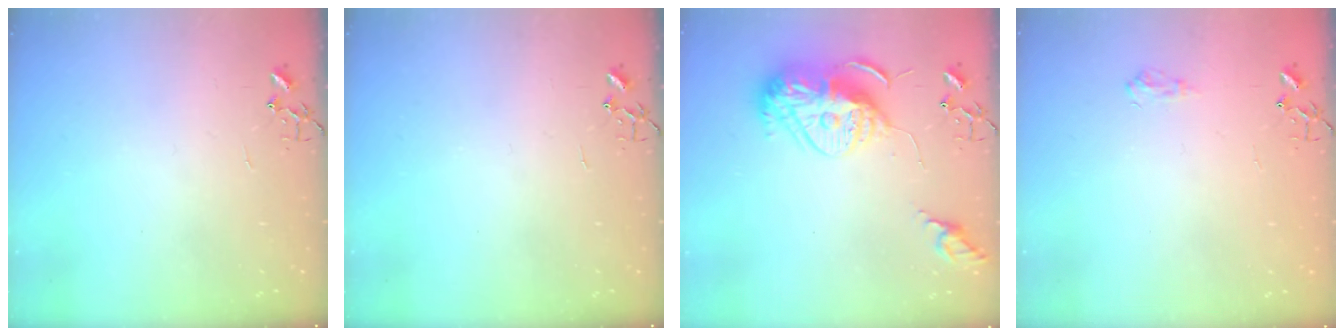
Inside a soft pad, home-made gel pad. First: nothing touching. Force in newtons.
{"total": 0.0}
{"total": 14.3, "press": 14.2, "slide": 2.0}
{"total": 6.3, "press": 6.3, "slide": 0.7}